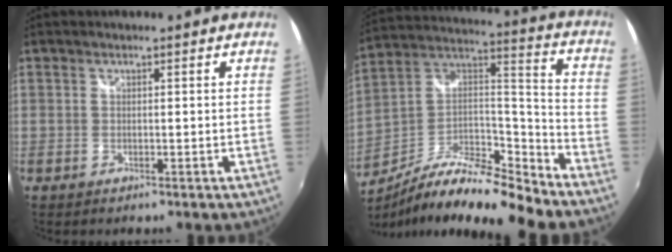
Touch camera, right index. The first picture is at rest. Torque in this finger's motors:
{"motor_torque": [0.17, -0.16, 0.17, 0.06]}